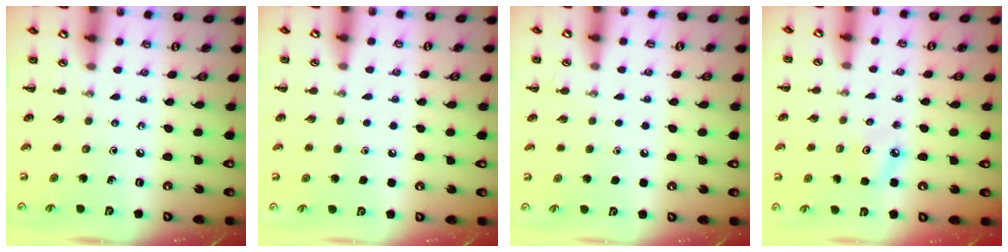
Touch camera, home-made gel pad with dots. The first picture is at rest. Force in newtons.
{"total": 1.7, "press": 1.7, "slide": 0.1}
{"total": 1.8, "press": 1.8, "slide": 0.1}
{"total": 6.3, "press": 6.1, "slide": 1.7}